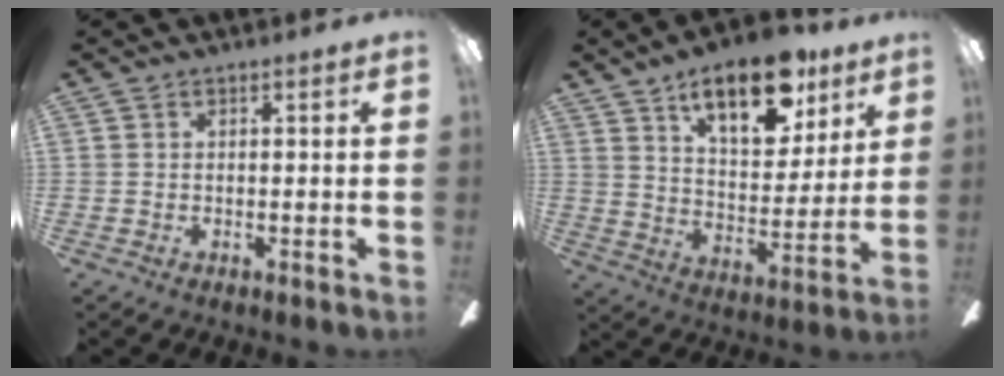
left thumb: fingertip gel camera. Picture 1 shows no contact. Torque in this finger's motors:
{"motor_torque": [0.55, 0.55, 1.48, -1.29, 0.11]}